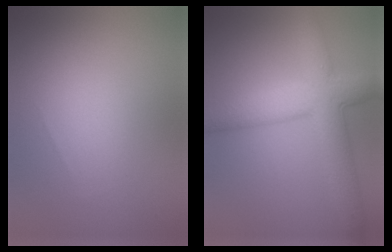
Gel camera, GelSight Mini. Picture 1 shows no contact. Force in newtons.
{"total": 6.9, "press": 6.9, "slide": 0.3}